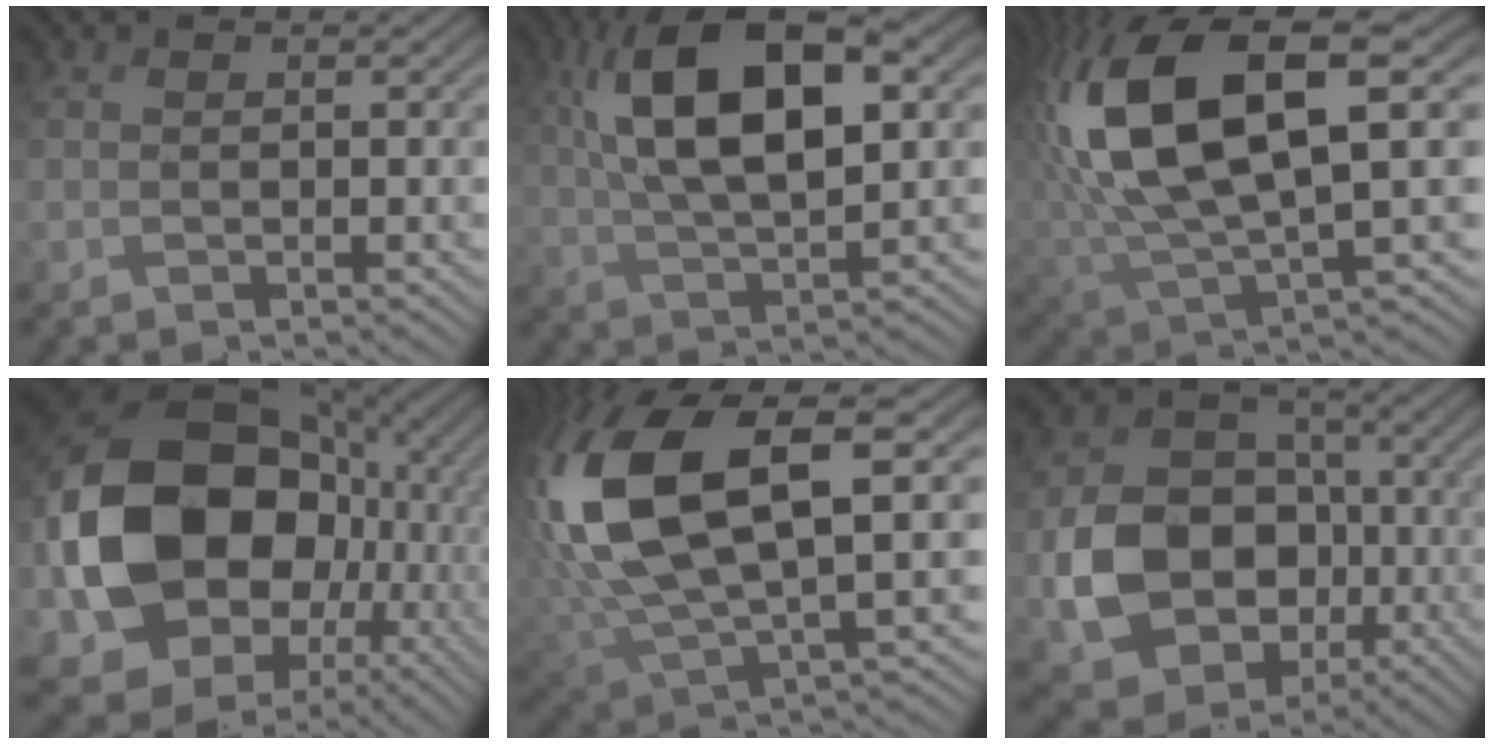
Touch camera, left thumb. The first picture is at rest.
{"total": 13.8, "force": [4.4, 5.5, 11.8], "torque": [-0.224, 0.016, 0.076]}
{"total": 16.0, "force": [4.5, 6.6, 13.9], "torque": [-0.319, 0.007, 0.090]}
{"total": 19.8, "force": [0.1, 16.1, 11.6], "torque": [-0.278, -0.013, 0.013]}
{"total": 15.8, "force": [3.6, 7.2, 13.7], "torque": [-0.342, 0.007, 0.078]}
{"total": 12.5, "force": [-2.6, 10.3, 6.5], "torque": [-0.142, -0.019, -0.047]}